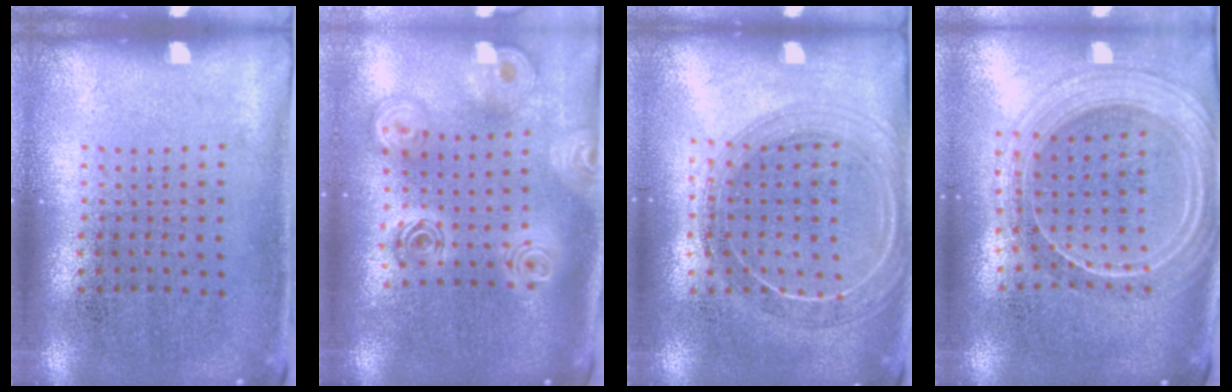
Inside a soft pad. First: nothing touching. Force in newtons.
{"total": 2.5, "press": 1.9, "slide": 1.6}
{"total": 1.7, "press": 1.6, "slide": 0.6}
{"total": 2.2, "press": 1.9, "slide": 1.0}